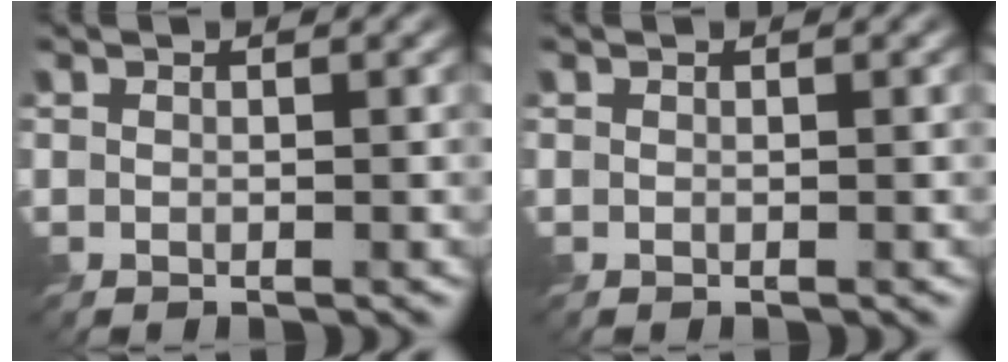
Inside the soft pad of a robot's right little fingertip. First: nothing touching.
{"total": 0.0}